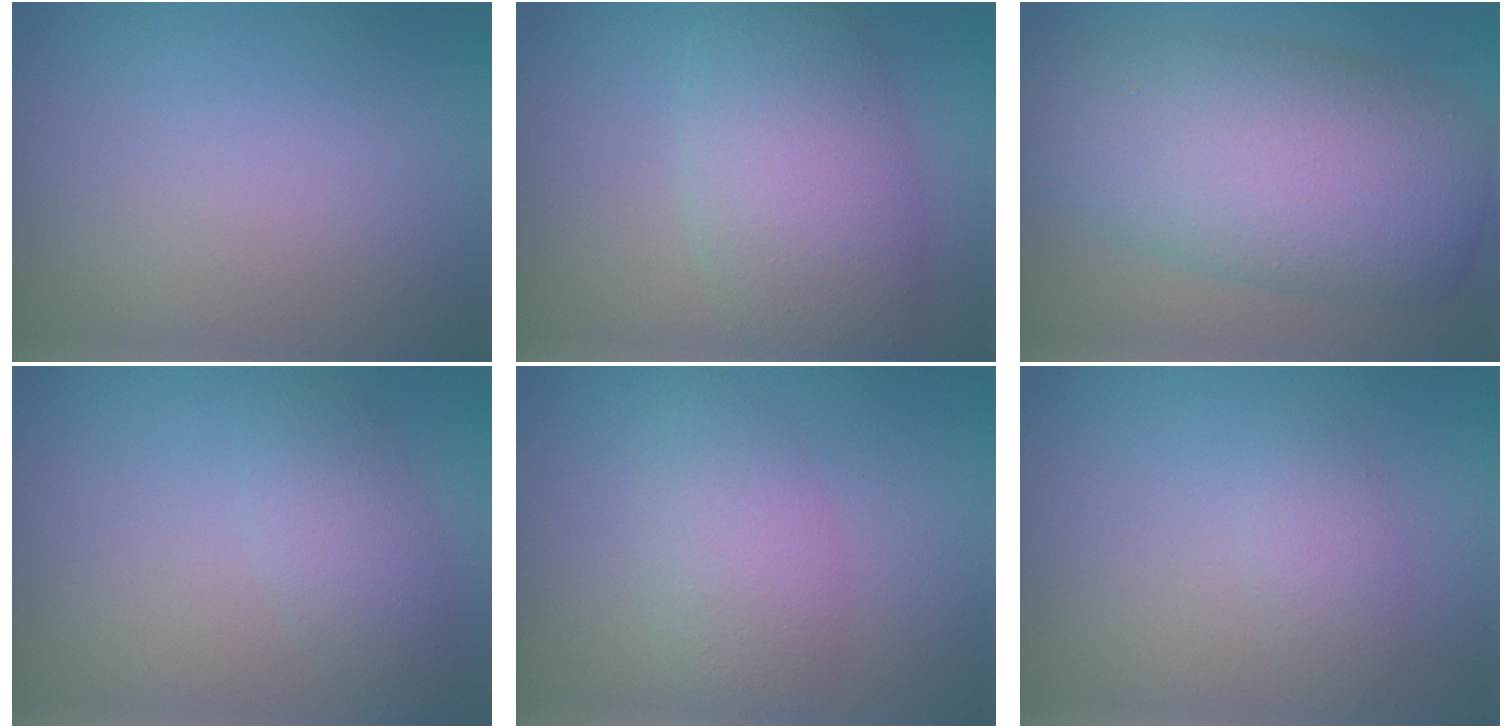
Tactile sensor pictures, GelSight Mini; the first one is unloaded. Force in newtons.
{"total": 6.6, "press": 6.6, "slide": 0.4}
{"total": 11.4, "press": 11.4, "slide": 0.2}
{"total": 2.6, "press": 2.6, "slide": 0.2}
{"total": 2.4, "press": 2.4, "slide": 0.2}
{"total": 1.6, "press": 1.6, "slide": 0.0}